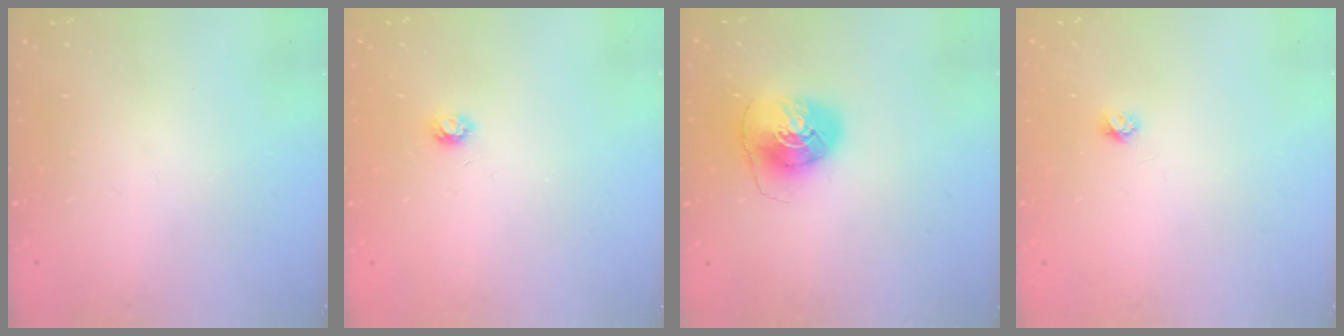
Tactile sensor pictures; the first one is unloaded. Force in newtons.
{"total": 4.2, "press": 4.2, "slide": 0.5}
{"total": 8.1, "press": 8.0, "slide": 1.2}
{"total": 3.4, "press": 3.4, "slide": 0.3}